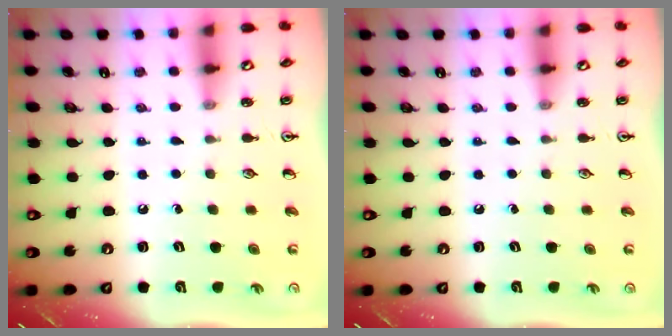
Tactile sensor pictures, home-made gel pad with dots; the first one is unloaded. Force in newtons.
{"total": 0.0}